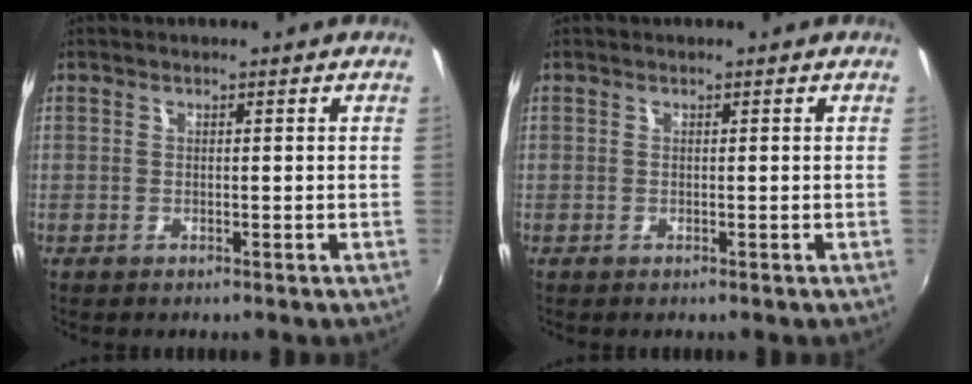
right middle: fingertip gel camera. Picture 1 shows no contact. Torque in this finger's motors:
{"motor_torque": [0.00, 0.00, 0.00, 0.00]}